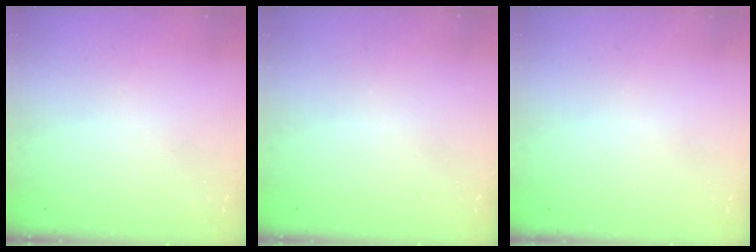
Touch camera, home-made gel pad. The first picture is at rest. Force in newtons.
{"total": 0.0}
{"total": 0.0}